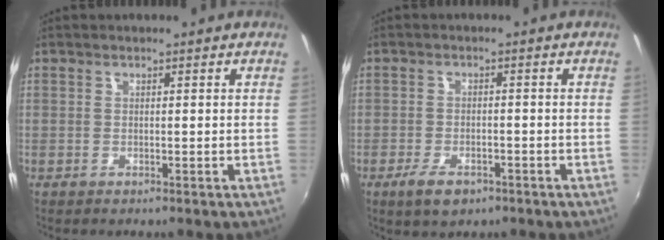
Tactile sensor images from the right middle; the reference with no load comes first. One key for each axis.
{"total": 5.2, "fx": -3.2, "fy": 2.5, "fz": 3.2, "tx": -0.080, "ty": -0.012, "tz": -0.055}